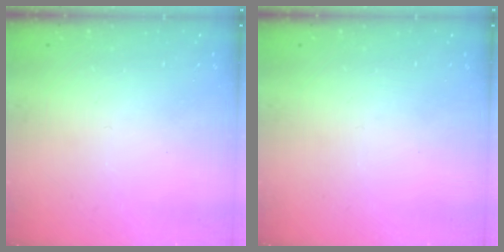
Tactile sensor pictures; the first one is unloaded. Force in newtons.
{"total": 0.0}